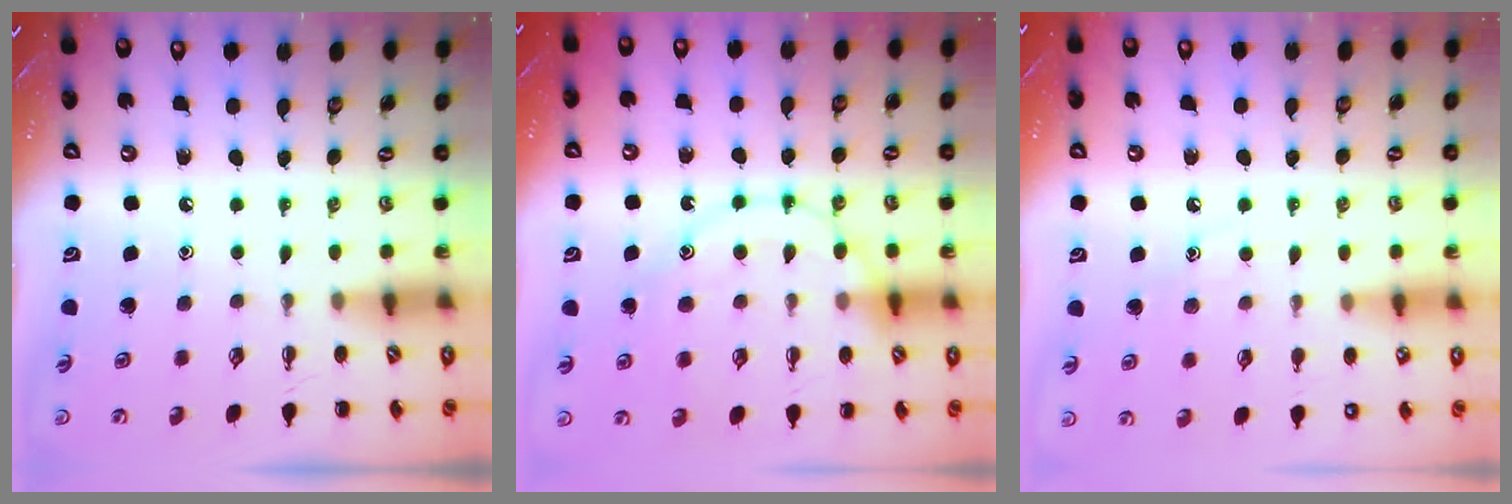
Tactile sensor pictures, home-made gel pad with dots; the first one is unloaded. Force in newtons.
{"total": 14.5, "press": 14.4, "slide": 1.3}
{"total": 8.1, "press": 7.9, "slide": 1.5}